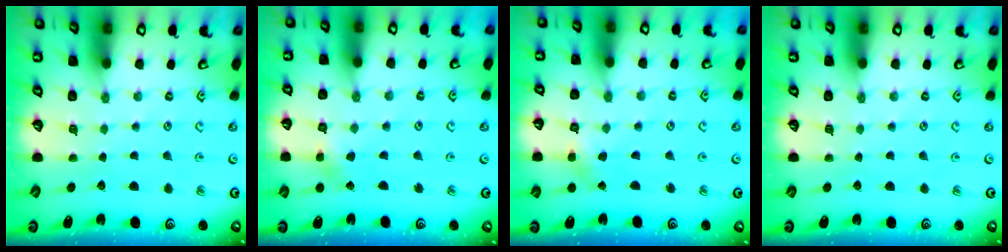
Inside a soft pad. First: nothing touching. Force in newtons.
{"total": 3.1, "press": 3.1, "slide": 0.2}
{"total": 2.4, "press": 2.4, "slide": 0.2}
{"total": 0.0}